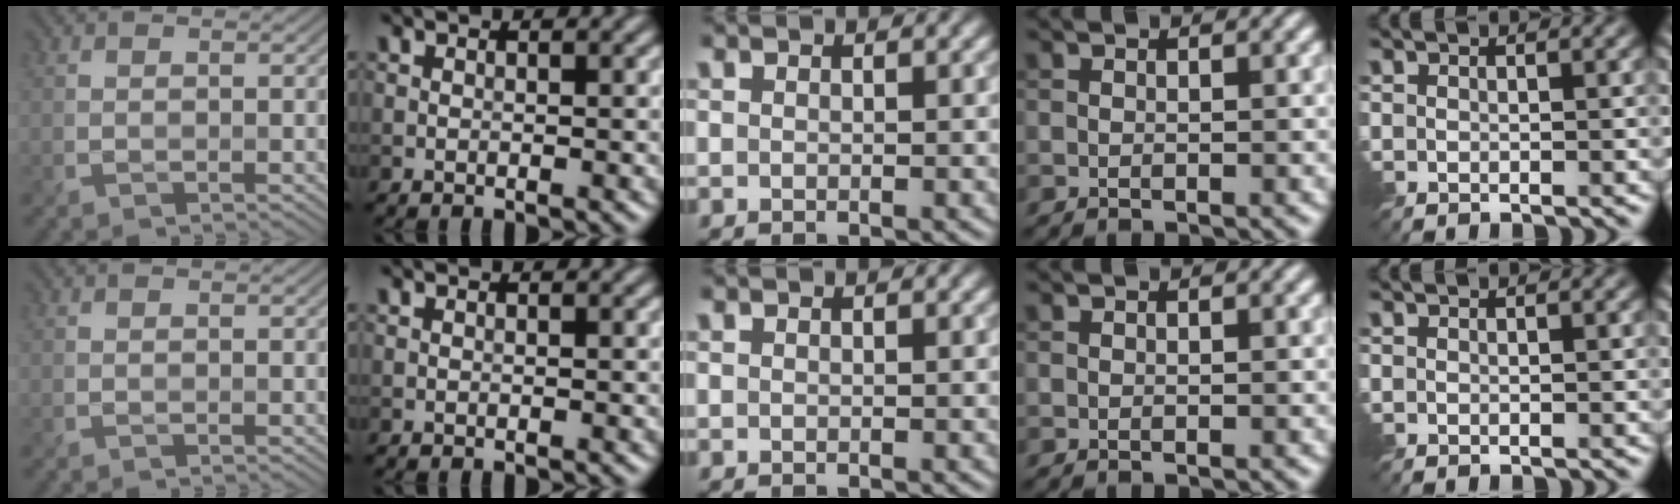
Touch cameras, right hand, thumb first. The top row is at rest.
{}